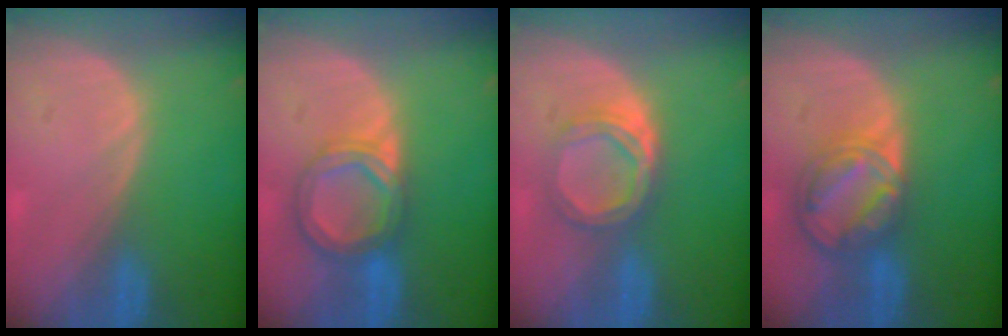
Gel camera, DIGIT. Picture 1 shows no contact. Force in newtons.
{"total": 6.8, "press": 6.2, "slide": 2.7}
{"total": 5.4, "press": 5.0, "slide": 2.2}
{"total": 8.6, "press": 7.2, "slide": 4.6}